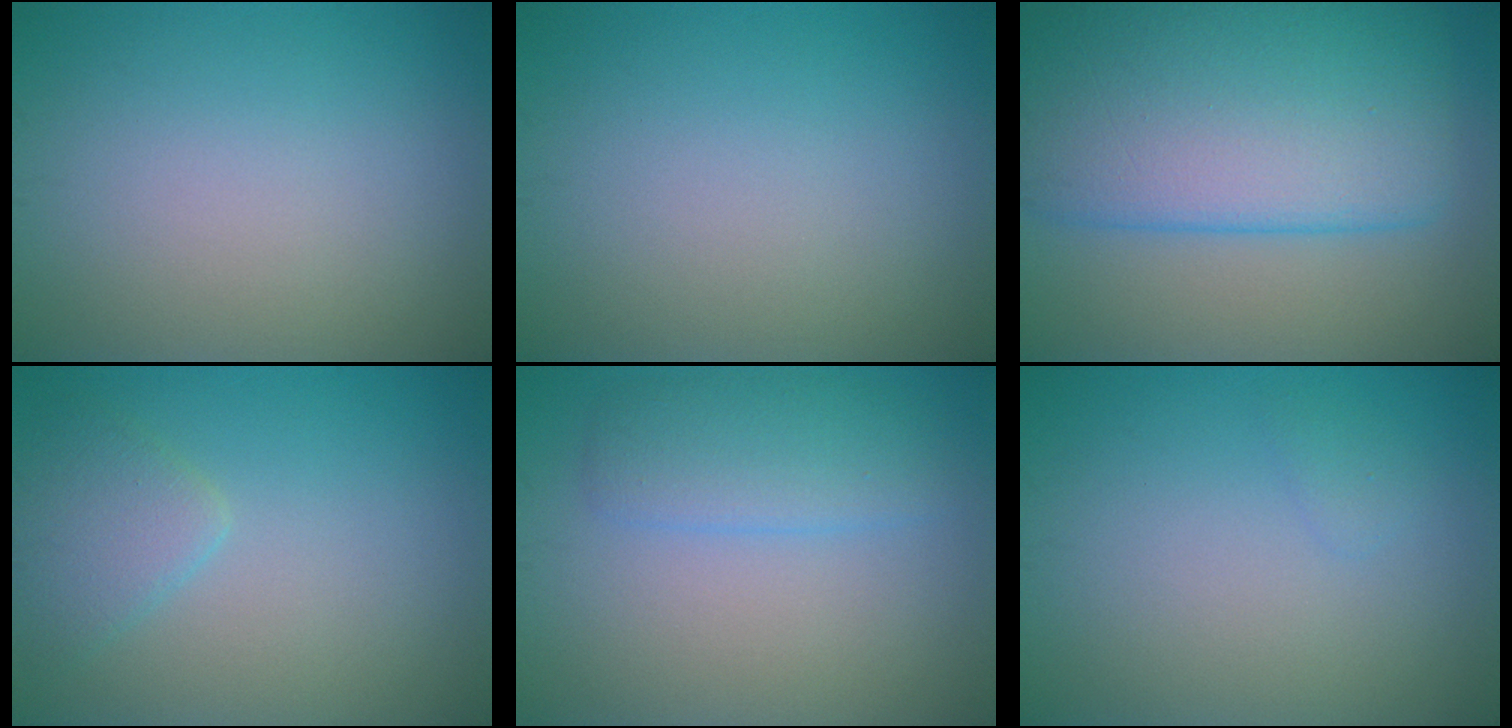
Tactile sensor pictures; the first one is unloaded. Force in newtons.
{"total": 0.0}
{"total": 11.9, "press": 11.9, "slide": 0.4}
{"total": 2.5, "press": 2.5, "slide": 0.2}
{"total": 3.3, "press": 3.3, "slide": 0.1}
{"total": 0.7, "press": 0.7, "slide": 0.0}